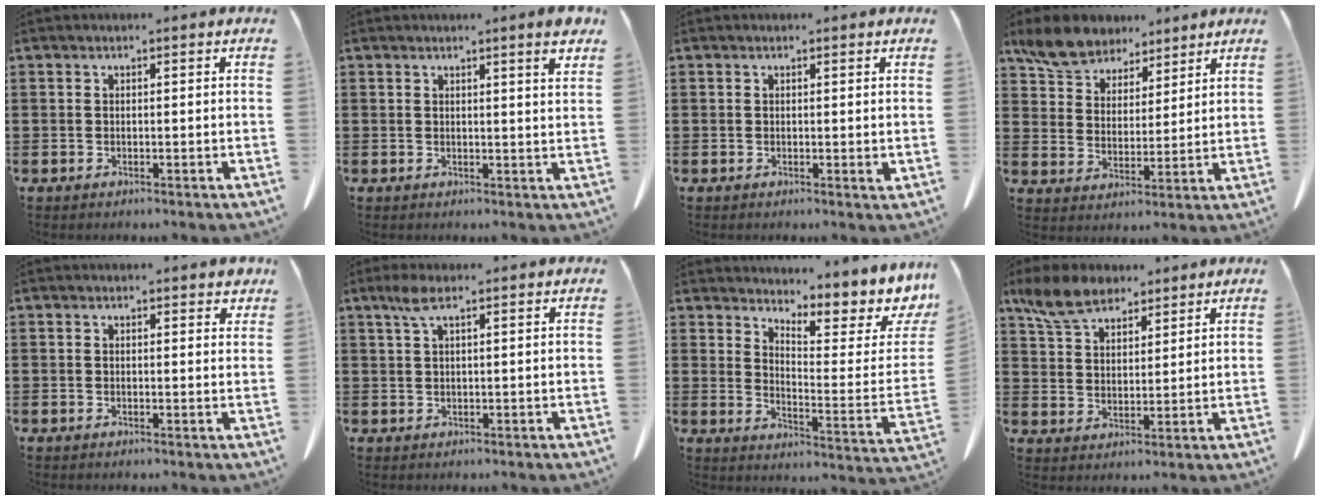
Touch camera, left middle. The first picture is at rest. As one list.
[{"total": 3.4, "force": [2.6, -0.2, 2.2], "torque": [-0.041, -0.009, 0.045]}, {"total": 0.9, "force": [0.2, 0.1, 0.9], "torque": [-0.018, -0.002, 0.004]}, {"total": 7.3, "force": [6.4, 3.1, 1.4], "torque": [-0.060, -0.015, 0.121]}, {"total": 1.3, "force": [1.2, 0.5, 0.2], "torque": [0.008, -0.002, 0.020]}, {"total": 2.9, "force": [1.4, 0.7, 2.4], "torque": [-0.053, 0.006, 0.024]}, {"total": 5.9, "force": [5.1, 1.1, 2.8], "torque": [-0.047, -0.059, 0.080]}, {"total": 7.6, "force": [6.1, 3.1, 3.1], "torque": [-0.084, -0.005, 0.117]}]